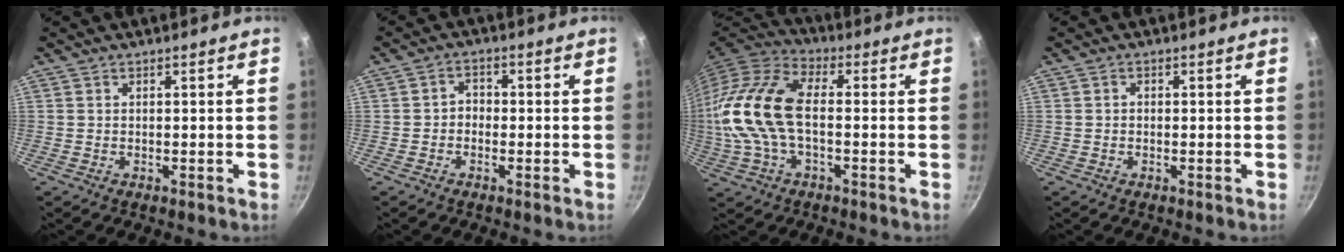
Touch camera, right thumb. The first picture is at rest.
{"total": 2.8, "force": [-0.7, 2.3, 1.4], "torque": [-0.007, 0.014, -0.018]}
{"total": 18.1, "force": [-0.4, 9.6, 15.4], "torque": [-0.309, 0.026, -0.022]}
{"total": 0.9, "force": [-0.1, 0.8, 0.5], "torque": [-0.008, 0.005, -0.002]}